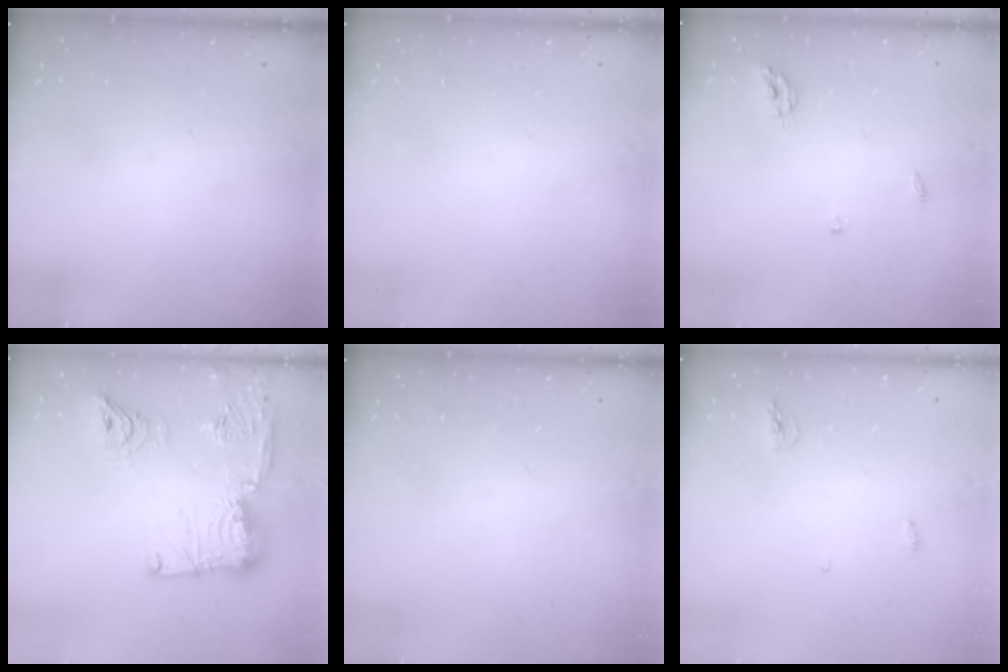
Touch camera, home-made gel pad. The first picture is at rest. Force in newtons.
{"total": 0.0}
{"total": 5.2, "press": 5.2, "slide": 0.4}
{"total": 21.8, "press": 20.6, "slide": 6.9}
{"total": 0.0}
{"total": 7.6, "press": 4.3, "slide": 6.2}